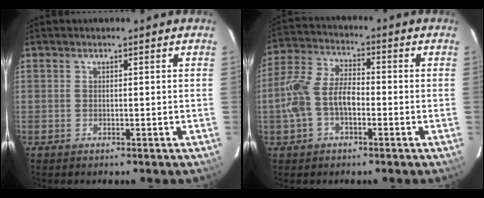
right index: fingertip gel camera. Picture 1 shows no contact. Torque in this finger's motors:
{"motor_torque": [0.35, -0.15, 0.40, 0.15]}